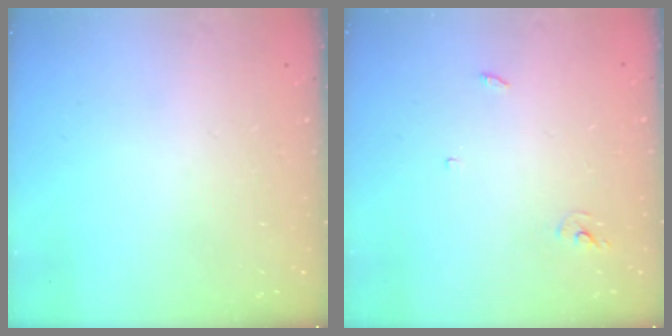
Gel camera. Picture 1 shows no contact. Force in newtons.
{"total": 2.4, "press": 2.4, "slide": 0.1}